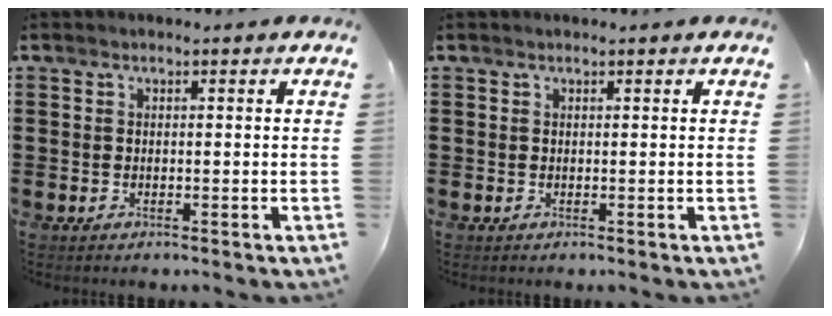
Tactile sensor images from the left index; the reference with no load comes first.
{"total": 0.0}